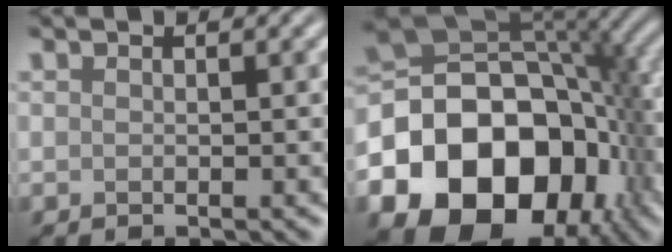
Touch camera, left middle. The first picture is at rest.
{"total": 19.8, "force": [-7.0, 14.4, 11.7], "torque": [-0.216, -0.037, -0.102]}